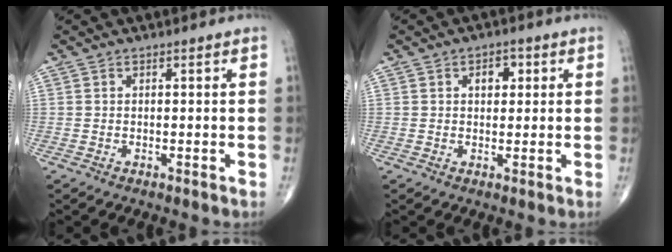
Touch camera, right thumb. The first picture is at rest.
{"total": 3.3, "force": [1.0, 2.3, 2.3], "torque": [-0.013, 0.001, 0.010]}